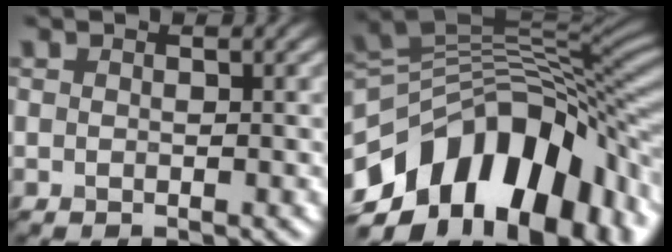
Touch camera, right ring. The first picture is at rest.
{"total": 14.9, "force": [-5.5, 8.8, 10.7], "torque": [-0.173, 0.018, -0.100]}